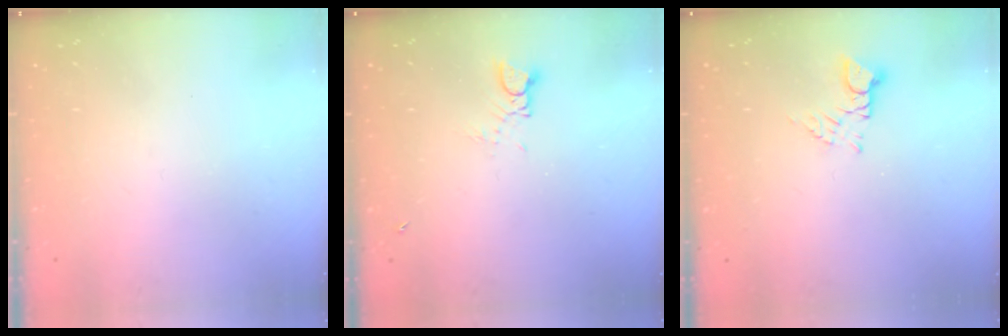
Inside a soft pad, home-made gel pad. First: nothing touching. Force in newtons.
{"total": 2.7, "press": 2.7, "slide": 0.3}
{"total": 2.8, "press": 2.8, "slide": 0.5}